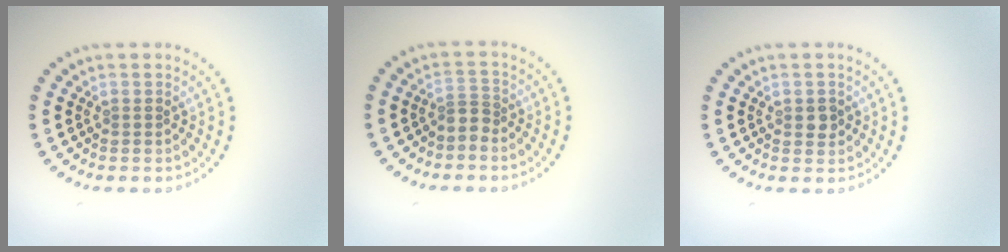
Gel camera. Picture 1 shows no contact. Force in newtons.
{"total": 1.5, "press": 1.0, "slide": 1.1}
{"total": 1.2, "press": 1.2, "slide": 0.2}